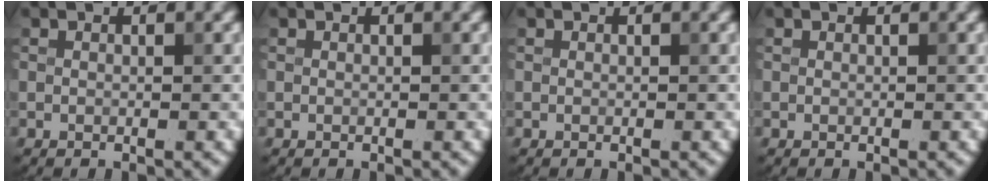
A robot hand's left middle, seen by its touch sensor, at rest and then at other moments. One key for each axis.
{"total": 0.0}
{"total": 0.0}
{"total": 0.0}